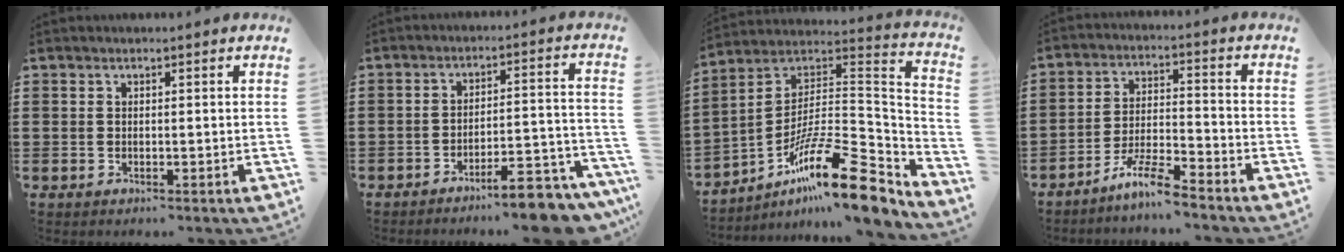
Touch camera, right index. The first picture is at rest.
{"total": 8.5, "force": [-7.6, 0.9, 3.8], "torque": [-0.046, 0.020, -0.139]}
{"total": 17.5, "force": [-11.7, 4.0, 12.4], "torque": [-0.189, 0.020, -0.208]}
{"total": 6.8, "force": [-6.0, 0.3, 3.3], "torque": [-0.075, -0.002, -0.117]}